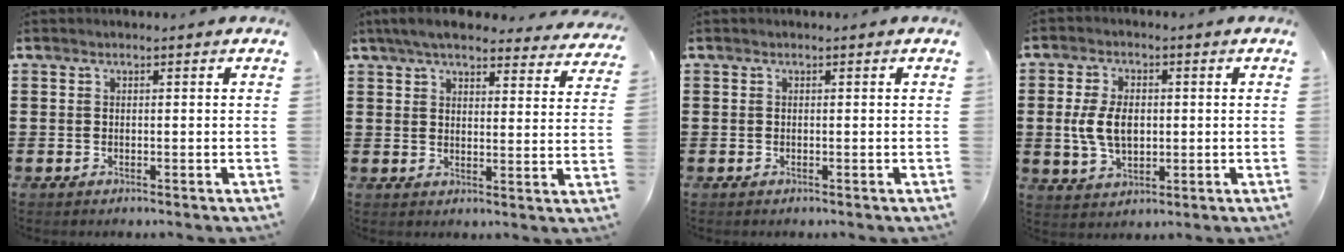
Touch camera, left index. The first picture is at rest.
{"total": 5.7, "force": [5.1, 0.7, 2.2], "torque": [-0.062, -0.017, 0.091]}
{"total": 0.0}
{"total": 6.8, "force": [0.2, 4.1, 5.3], "torque": [-0.118, 0.004, -0.004]}